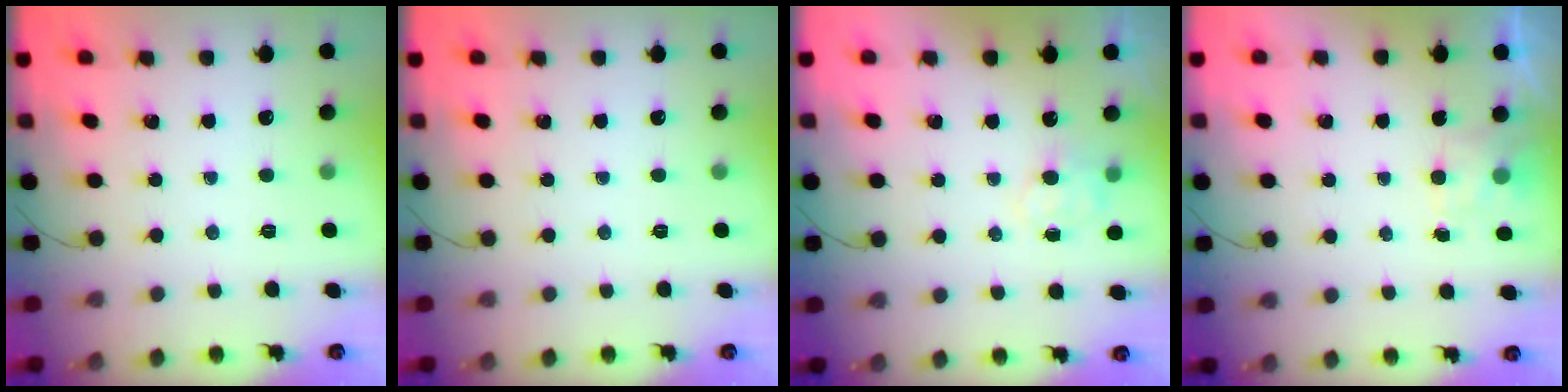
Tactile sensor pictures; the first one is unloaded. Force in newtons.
{"total": 0.0}
{"total": 5.2, "press": 5.1, "slide": 0.8}
{"total": 1.4, "press": 0.7, "slide": 1.2}